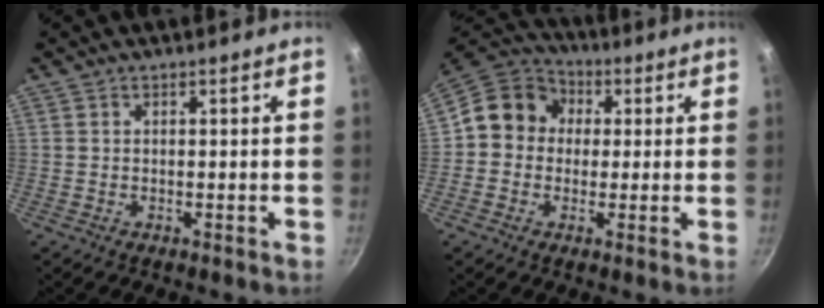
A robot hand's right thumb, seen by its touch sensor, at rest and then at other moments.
{"total": 10.7, "force": [1.2, 9.6, 4.6], "torque": [-0.044, 0.025, -0.005]}